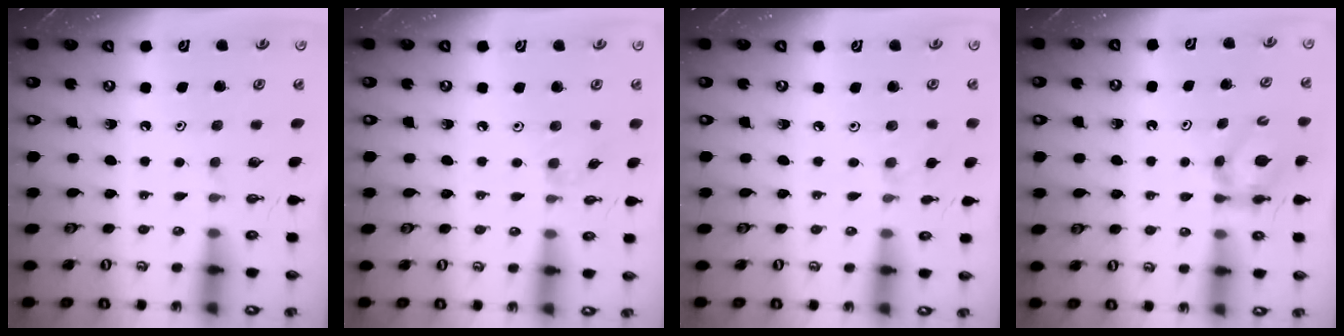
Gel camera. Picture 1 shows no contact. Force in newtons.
{"total": 2.7, "press": 2.6, "slide": 0.4}
{"total": 1.9, "press": 1.9, "slide": 0.5}
{"total": 5.1, "press": 5.0, "slide": 0.9}